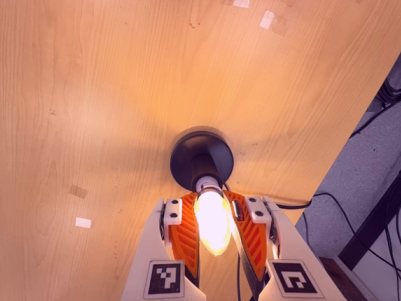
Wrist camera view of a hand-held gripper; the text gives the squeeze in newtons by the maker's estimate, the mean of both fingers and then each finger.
{"total": 26.3, "left": 23.8, "right": 28.8}